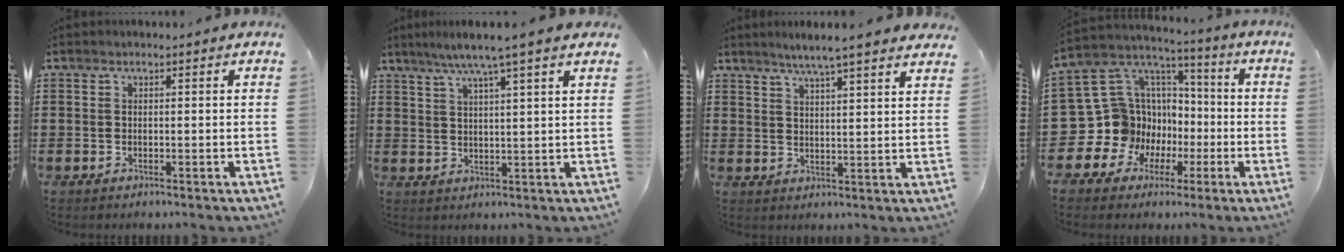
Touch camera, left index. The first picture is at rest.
{"total": 5.5, "force": [4.0, -0.7, 3.6], "torque": [-0.081, -0.009, 0.068]}
{"total": 4.6, "force": [4.0, -0.5, 2.3], "torque": [-0.057, -0.014, 0.069]}
{"total": 13.2, "force": [-3.4, 12.6, 2.2], "torque": [-0.106, -0.022, -0.033]}